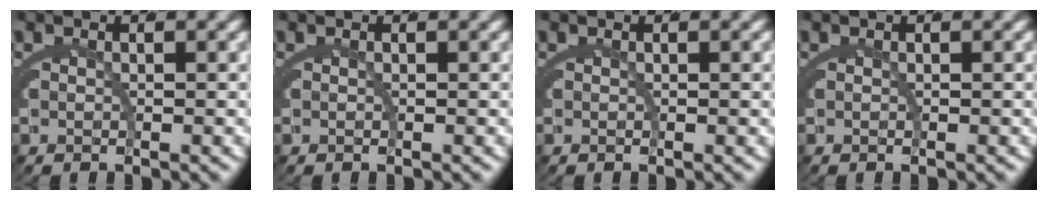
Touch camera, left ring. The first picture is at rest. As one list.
[{"total": 0.0}, {"total": 0.0}, {"total": 0.0}]